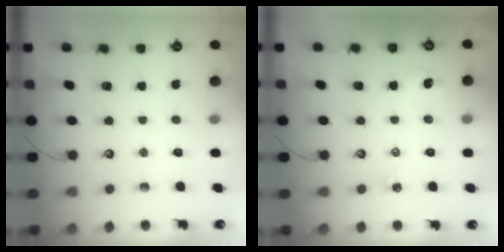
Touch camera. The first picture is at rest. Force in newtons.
{"total": 1.7, "press": 1.6, "slide": 0.5}